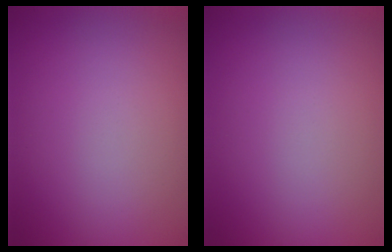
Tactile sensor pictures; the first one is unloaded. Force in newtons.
{"total": 0.0}